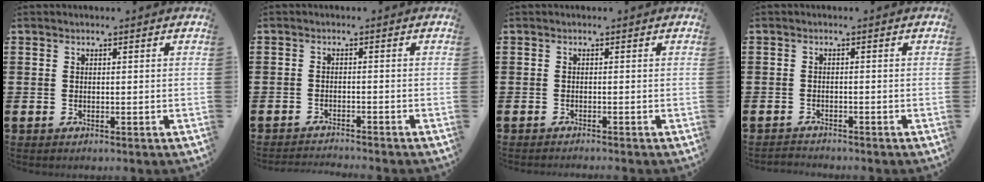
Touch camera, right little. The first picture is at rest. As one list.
[{"total": 1.4, "force": [-1.4, -0.2, 0.0], "torque": [-0.002, 0.003, -0.028]}, {"total": 0.5, "force": [-0.5, -0.1, 0.1], "torque": [-0.001, -0.002, -0.010]}, {"total": 1.0, "force": [-1.0, 0.0, -0.1], "torque": [-0.001, 0.002, -0.022]}]